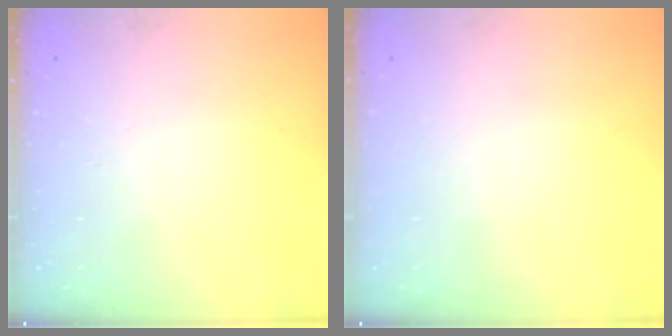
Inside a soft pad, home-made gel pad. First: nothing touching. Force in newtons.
{"total": 0.0}